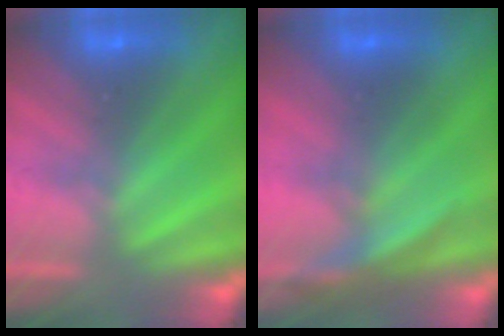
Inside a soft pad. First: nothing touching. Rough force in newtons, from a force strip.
{"total": 2.9}